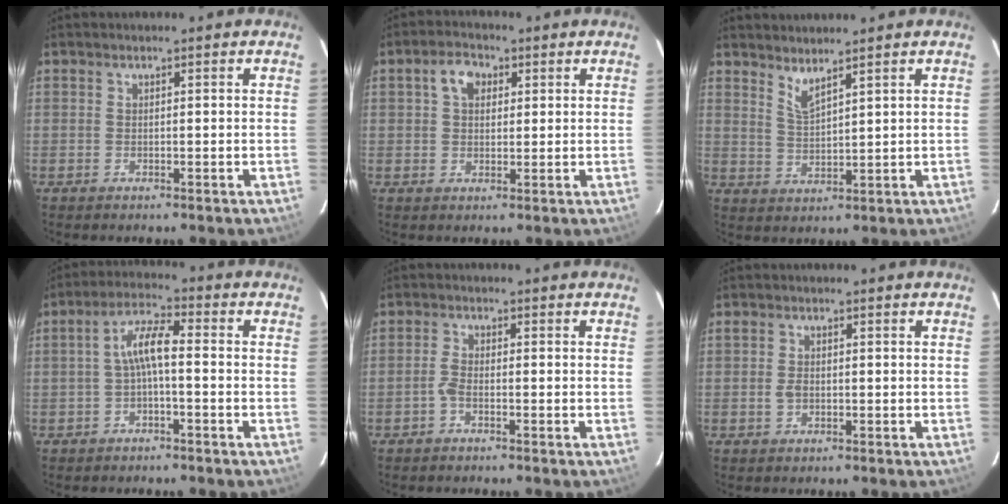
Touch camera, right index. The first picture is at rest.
{"total": 4.6, "force": [1.5, 3.3, 2.8], "torque": [-0.047, 0.018, 0.026]}
{"total": 3.6, "force": [3.1, 0.2, 1.9], "torque": [-0.039, -0.005, 0.058]}
{"total": 5.3, "force": [-1.2, 1.3, 5.0], "torque": [-0.108, 0.018, -0.023]}
{"total": 1.7, "force": [-1.1, 0.5, 1.2], "torque": [-0.034, 0.005, -0.027]}
{"total": 1.6, "force": [-0.3, 1.1, 1.1], "torque": [-0.024, 0.002, -0.007]}